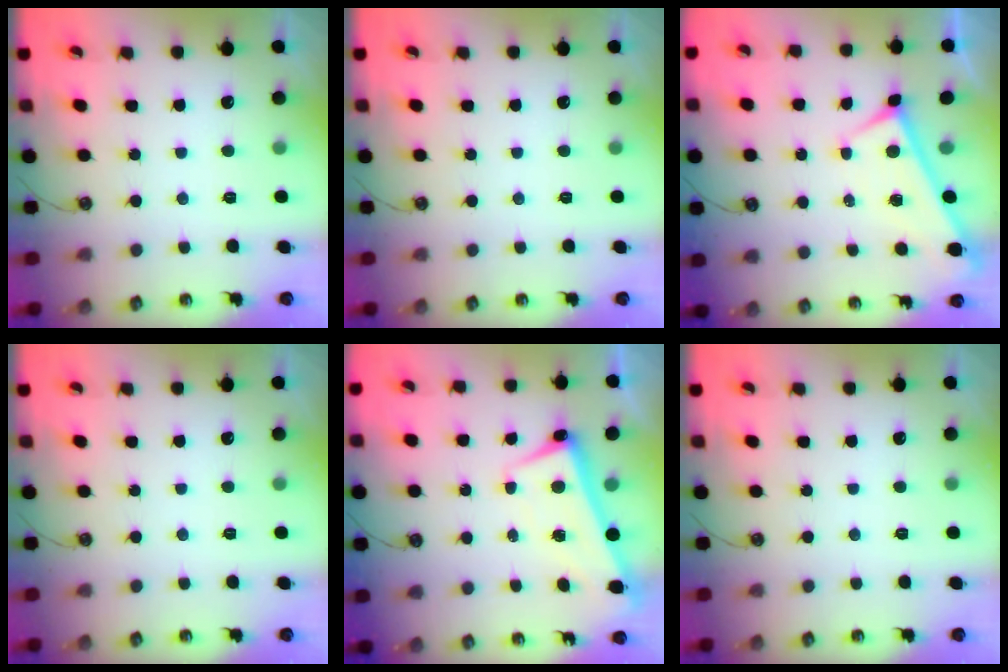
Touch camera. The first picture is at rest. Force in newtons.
{"total": 0.0}
{"total": 0.0}
{"total": 0.0}
{"total": 3.9, "press": 3.8, "slide": 0.8}
{"total": 0.0}